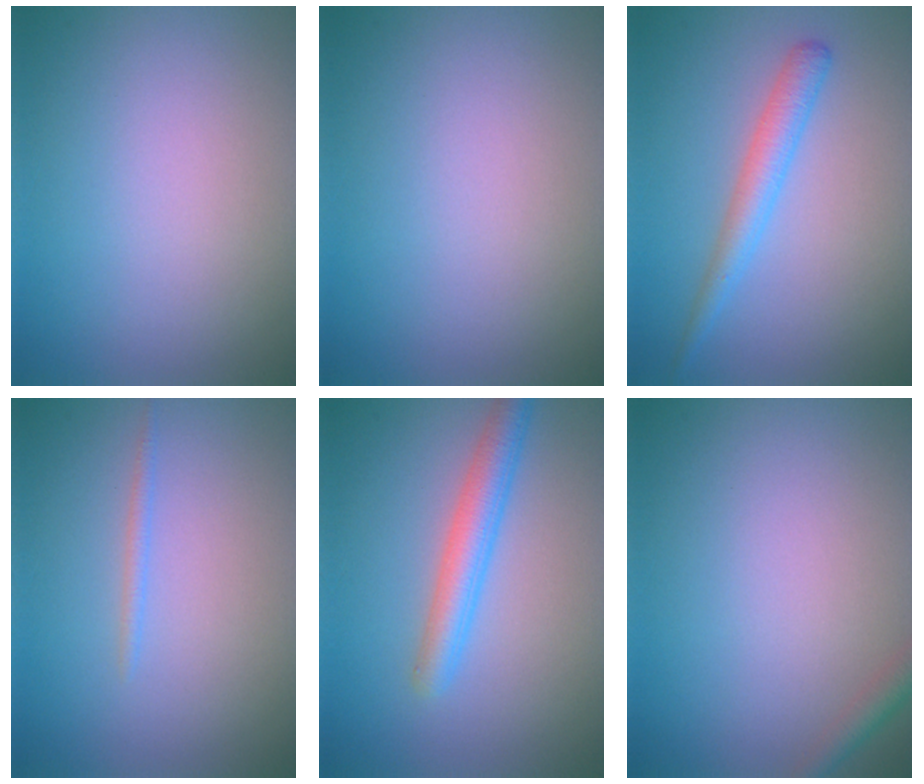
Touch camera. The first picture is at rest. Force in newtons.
{"total": 0.0}
{"total": 2.7, "press": 2.6, "slide": 0.1}
{"total": 0.7, "press": 0.7, "slide": 0.1}
{"total": 3.3, "press": 3.3, "slide": 0.1}
{"total": 1.5, "press": 1.5, "slide": 0.0}